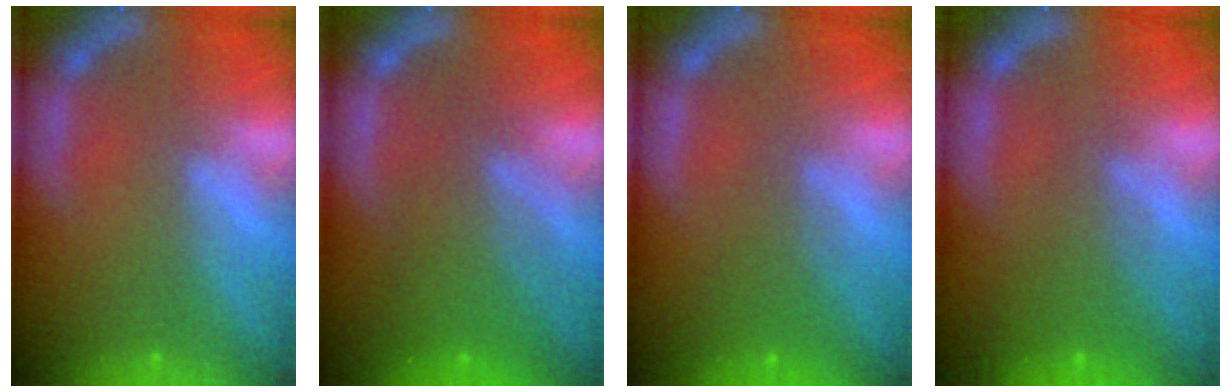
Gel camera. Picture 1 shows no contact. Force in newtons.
{"total": 6.0}
{"total": 3.0}
{"total": 3.6}